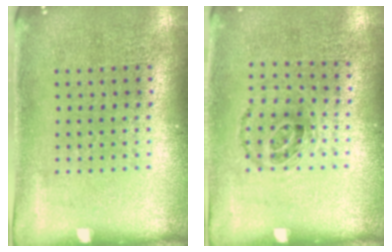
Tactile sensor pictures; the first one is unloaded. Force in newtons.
{"total": 1.0, "press": 0.7, "slide": 0.7}